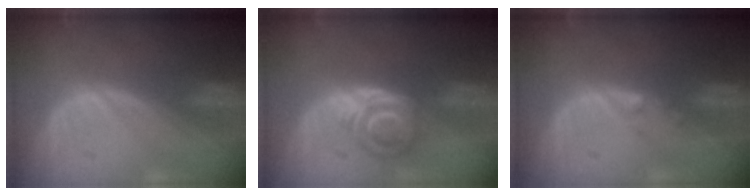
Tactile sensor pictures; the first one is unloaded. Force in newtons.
{"total": 5.5, "press": 5.2, "slide": 1.7}
{"total": 0.7, "press": 0.6, "slide": 0.4}